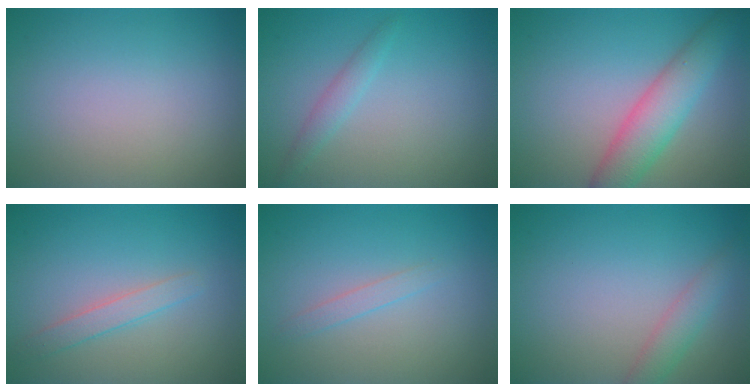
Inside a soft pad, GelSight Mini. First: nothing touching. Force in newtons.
{"total": 1.4, "press": 1.4, "slide": 0.1}
{"total": 4.8, "press": 4.8, "slide": 0.2}
{"total": 1.8, "press": 1.8, "slide": 0.0}
{"total": 1.0, "press": 1.0, "slide": 0.0}
{"total": 2.1, "press": 2.1, "slide": 0.1}